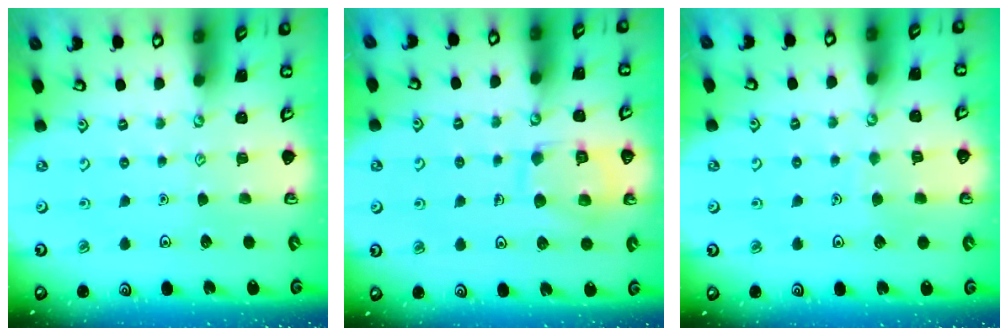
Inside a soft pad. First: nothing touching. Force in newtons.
{"total": 11.5, "press": 11.5, "slide": 1.0}
{"total": 4.7, "press": 4.6, "slide": 0.4}